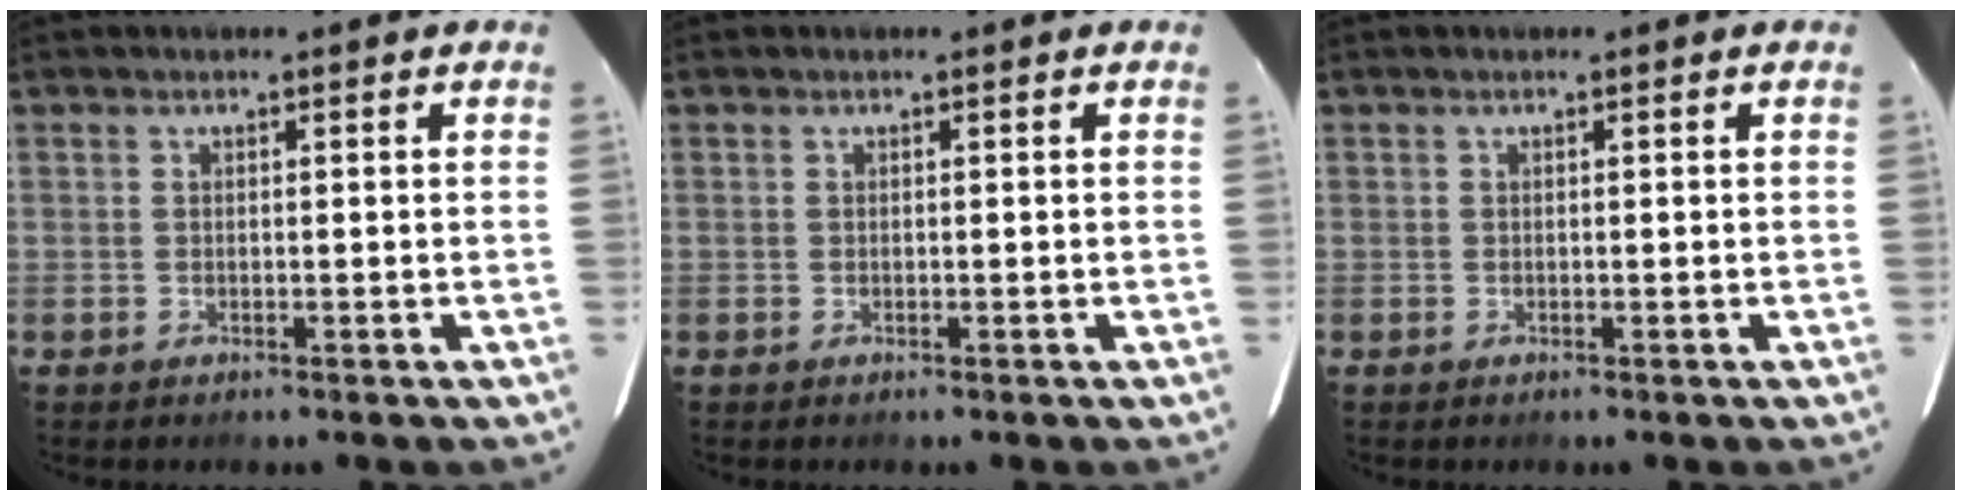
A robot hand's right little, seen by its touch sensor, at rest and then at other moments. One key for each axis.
{"total": 0.0}
{"total": 0.0}